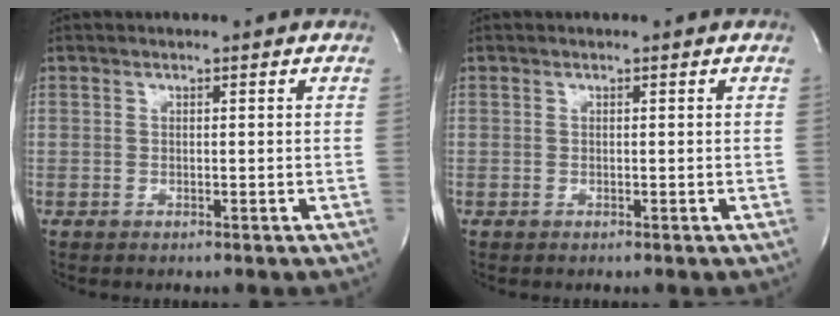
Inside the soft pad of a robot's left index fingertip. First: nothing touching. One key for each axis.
{"total": 0.0}